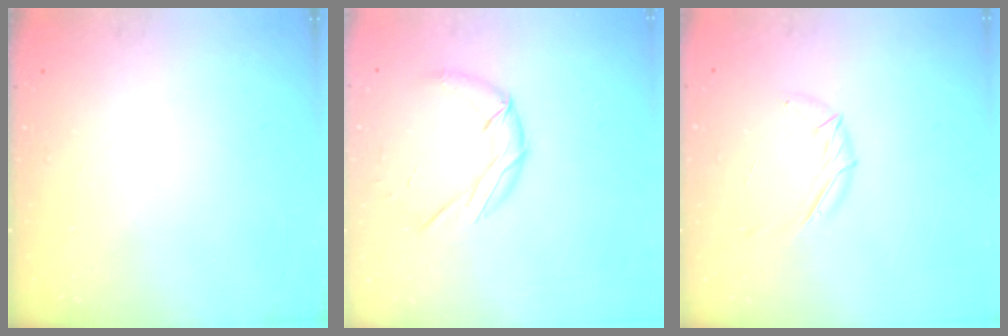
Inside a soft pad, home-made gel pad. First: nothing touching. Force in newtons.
{"total": 9.1, "press": 9.1, "slide": 0.6}
{"total": 5.8, "press": 5.7, "slide": 1.3}